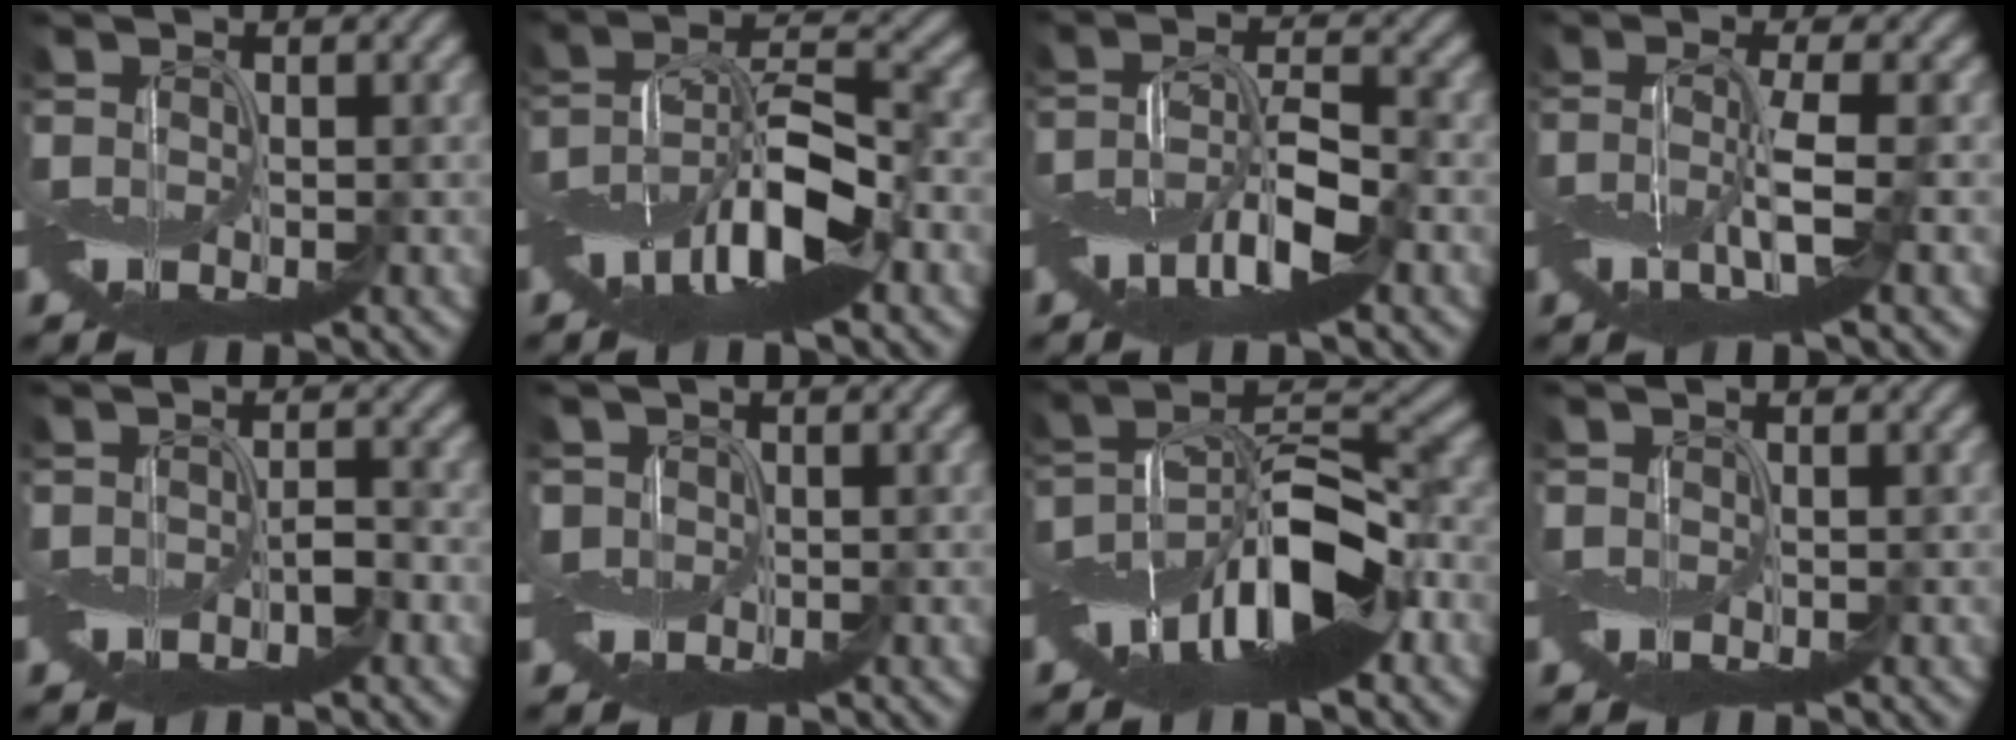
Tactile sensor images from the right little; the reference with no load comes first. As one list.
[{"total": 9.3, "force": [-4.4, 3.1, 7.6], "torque": [-0.137, 0.013, -0.088]}, {"total": 5.8, "force": [-3.0, 1.8, 4.6], "torque": [-0.091, 0.004, -0.059]}, {"total": 3.7, "force": [-0.9, 0.5, 3.5], "torque": [-0.079, -0.002, -0.017]}, {"total": 1.9, "force": [-1.2, 0.5, 1.4], "torque": [-0.025, 0.000, -0.021]}, {"total": 1.8, "force": [0.2, 1.8, 0.1], "torque": [-0.003, 0.004, -0.002]}, {"total": 11.8, "force": [-5.2, 4.2, 9.7], "torque": [-0.164, 0.016, -0.103]}, {"total": 0.0}]